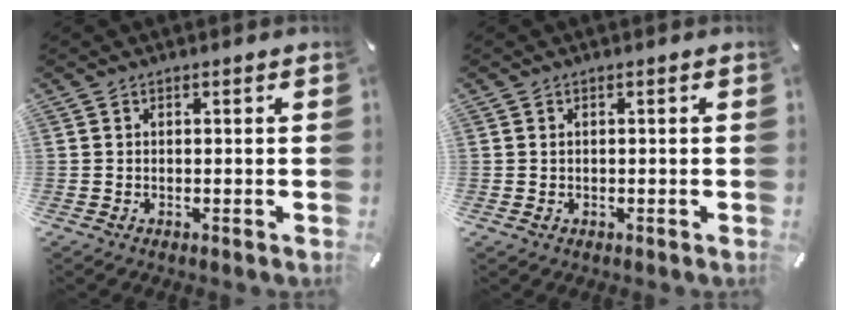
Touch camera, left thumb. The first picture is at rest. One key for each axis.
{"total": 0.7, "fx": 0.0, "fy": 0.6, "fz": 0.4, "tx": -0.009, "ty": 0.003, "tz": -0.001}